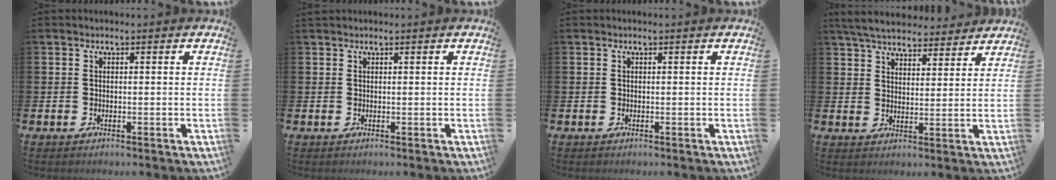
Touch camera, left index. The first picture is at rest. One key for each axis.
{"total": 0.7, "fx": 0.6, "fy": 0.2, "fz": 0.1, "tx": 0.009, "ty": -0.002, "tz": 0.010}
{"total": 0.0}
{"total": 6.0, "fx": 5.7, "fy": 1.3, "fz": 1.1, "tx": -0.043, "ty": -0.030, "tz": 0.103}